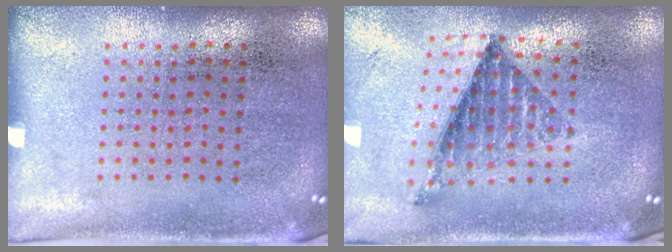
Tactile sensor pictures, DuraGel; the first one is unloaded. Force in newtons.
{"total": 0.9, "press": 0.9, "slide": 0.2}